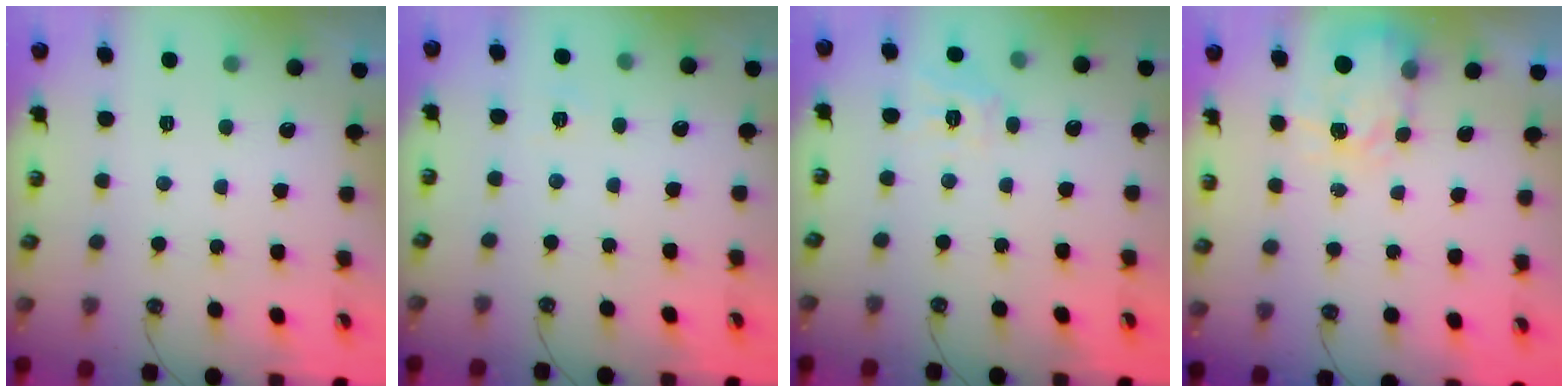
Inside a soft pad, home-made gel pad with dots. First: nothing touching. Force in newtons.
{"total": 2.6, "press": 2.6, "slide": 0.3}
{"total": 6.3, "press": 6.3, "slide": 0.5}
{"total": 3.9, "press": 3.9, "slide": 0.6}